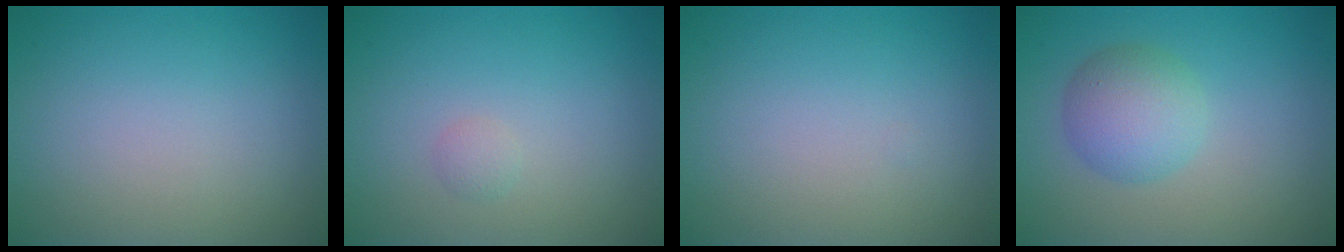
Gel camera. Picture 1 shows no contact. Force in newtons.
{"total": 0.7, "press": 0.7, "slide": 0.0}
{"total": 0.0}
{"total": 4.0, "press": 4.0, "slide": 0.2}